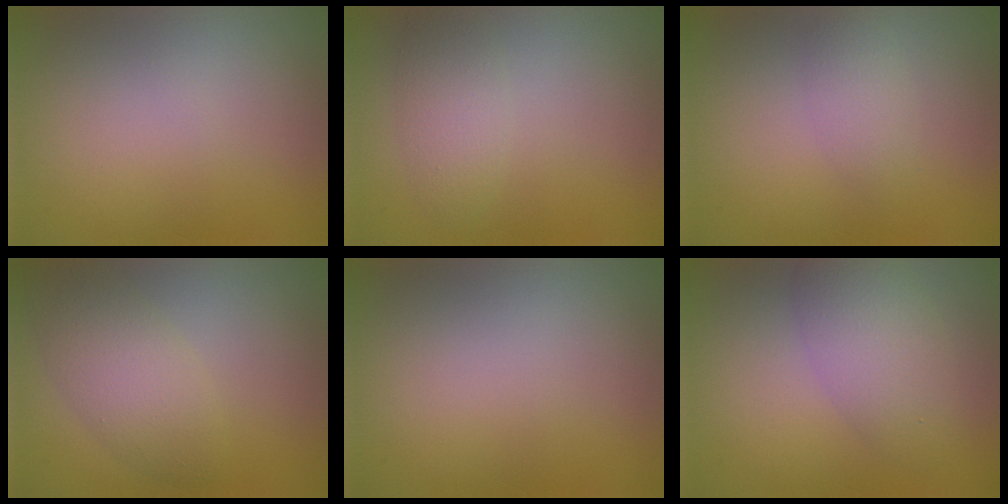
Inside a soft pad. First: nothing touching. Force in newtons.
{"total": 2.4, "press": 2.4, "slide": 0.1}
{"total": 1.8, "press": 1.8, "slide": 0.0}
{"total": 4.2, "press": 4.2, "slide": 0.1}
{"total": 0.0}
{"total": 4.4, "press": 4.4, "slide": 0.2}